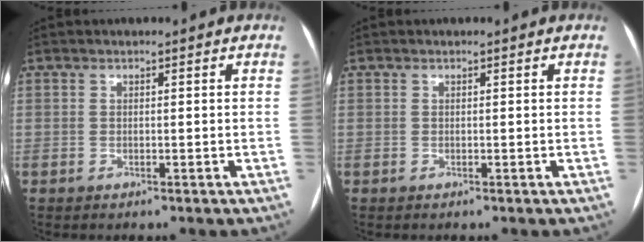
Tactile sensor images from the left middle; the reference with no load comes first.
{"total": 0.0}